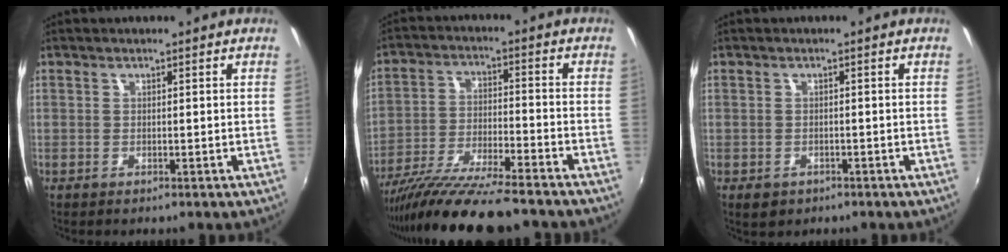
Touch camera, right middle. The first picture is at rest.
{"total": 15.7, "force": [-13.4, 1.0, 8.1], "torque": [-0.164, -0.036, -0.232]}
{"total": 2.7, "force": [-1.4, 2.0, 1.2], "torque": [-0.027, -0.005, -0.016]}